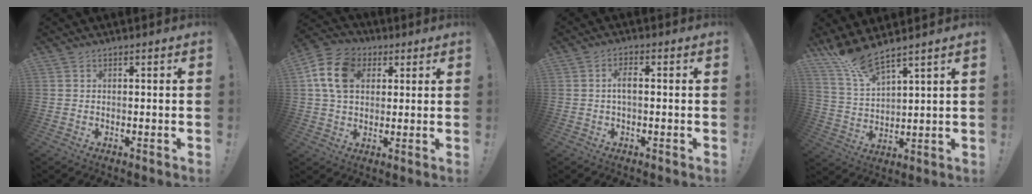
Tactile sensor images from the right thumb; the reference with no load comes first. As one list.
[{"total": 14.0, "force": [4.2, 10.4, 8.3], "torque": [-0.146, 0.006, 0.086]}, {"total": 3.5, "force": [-0.2, 1.0, 3.3], "torque": [-0.075, 0.009, -0.005]}, {"total": 9.6, "force": [8.5, 1.1, 4.3], "torque": [-0.099, -0.053, 0.158]}]